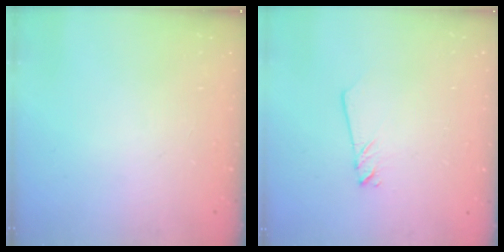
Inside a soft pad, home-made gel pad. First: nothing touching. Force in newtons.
{"total": 2.0, "press": 2.0, "slide": 0.1}